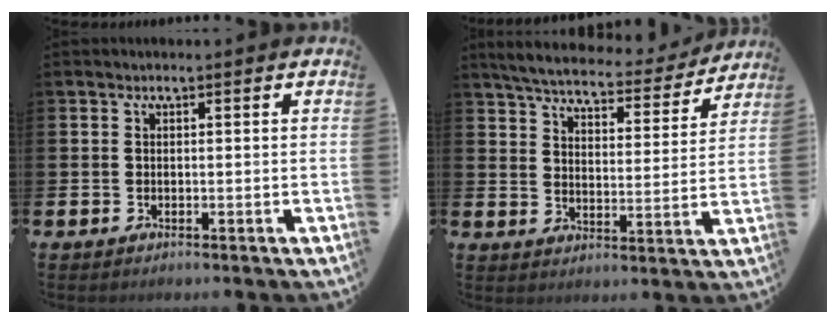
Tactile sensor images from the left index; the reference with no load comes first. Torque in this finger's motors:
{"motor_torque": [1.06, -1.08, 0.52, 0.13]}